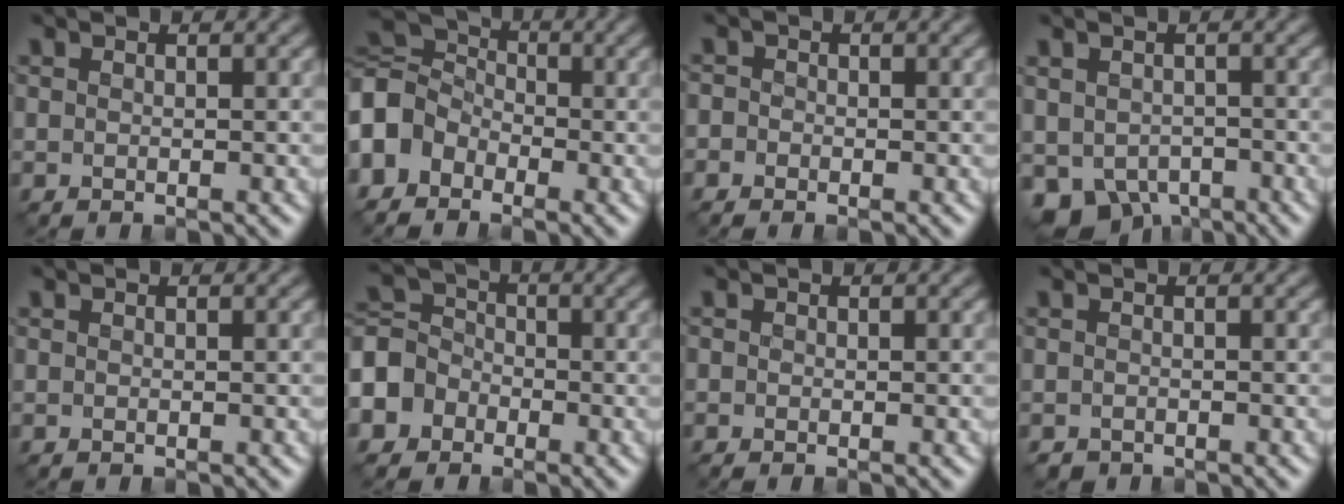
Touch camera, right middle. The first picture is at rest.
{"total": 6.4, "force": [-2.4, 5.1, 3.2], "torque": [-0.080, 0.009, -0.074]}
{"total": 1.0, "force": [-0.5, 0.8, 0.1], "torque": [0.004, -0.004, -0.016]}
{"total": 5.4, "force": [-2.6, 3.9, 2.7], "torque": [-0.052, -0.021, -0.040]}
{"total": 0.0}
{"total": 6.9, "force": [-3.3, 5.6, 2.2], "torque": [-0.045, -0.004, -0.077]}
{"total": 0.0}
{"total": 0.6, "force": [-0.6, 0.2, -0.1], "torque": [0.003, -0.007, -0.013]}